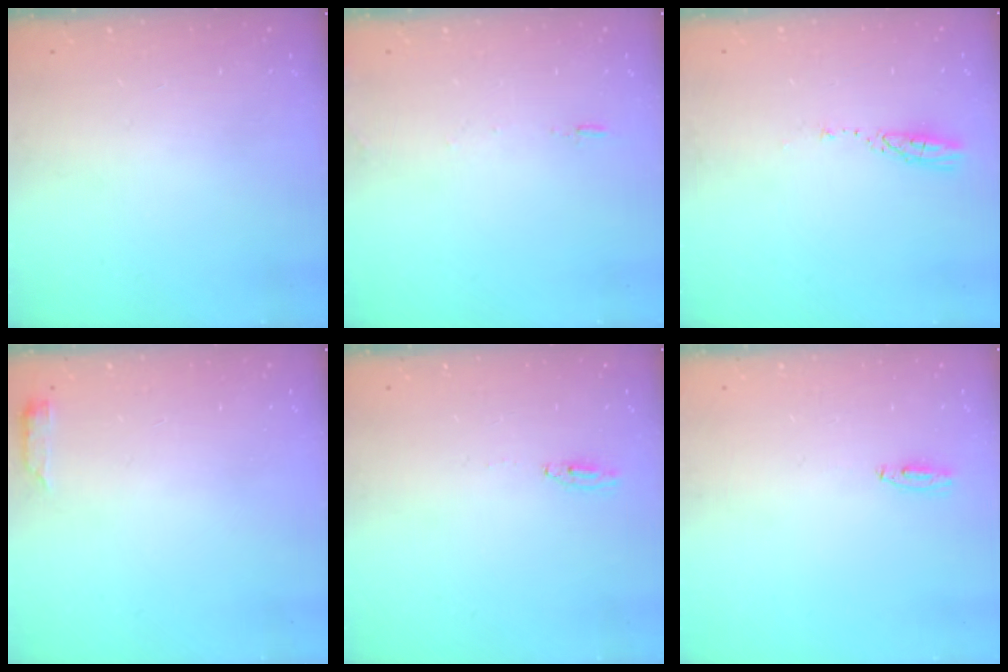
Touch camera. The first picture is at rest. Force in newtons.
{"total": 5.6, "press": 5.3, "slide": 1.8}
{"total": 3.5, "press": 3.4, "slide": 0.3}
{"total": 2.6, "press": 2.6, "slide": 0.5}
{"total": 2.0, "press": 2.0, "slide": 0.2}
{"total": 3.1, "press": 2.8, "slide": 1.3}